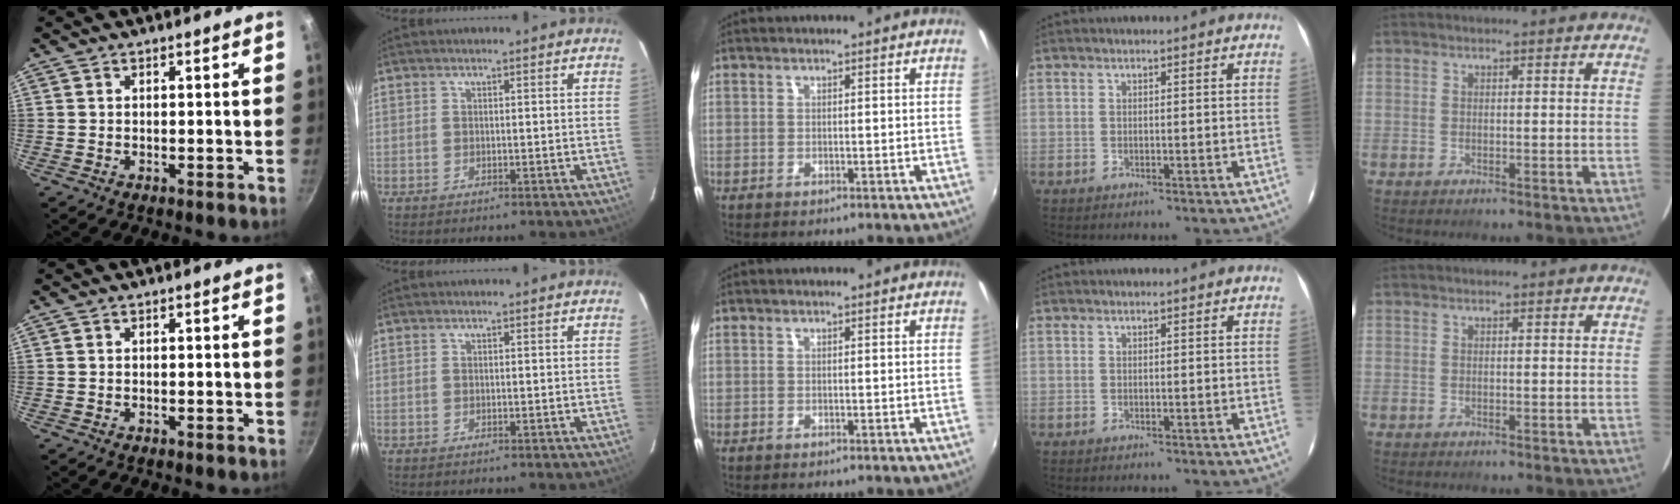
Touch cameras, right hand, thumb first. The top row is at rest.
{}